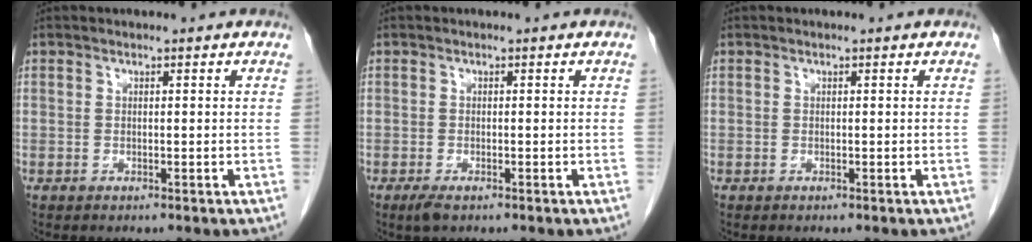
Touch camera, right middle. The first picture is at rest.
{"total": 1.7, "force": [-1.0, 0.5, 1.2], "torque": [-0.028, -0.004, -0.017]}
{"total": 0.0}